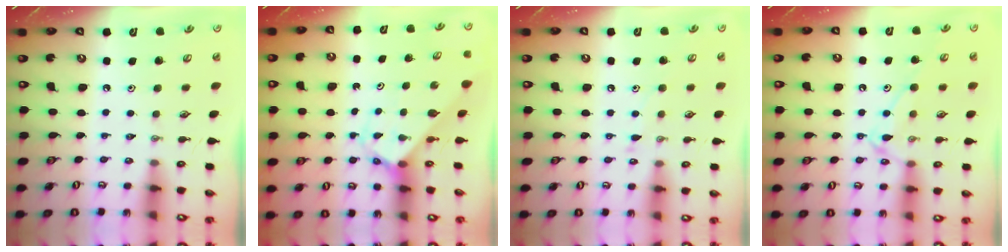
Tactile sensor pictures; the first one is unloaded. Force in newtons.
{"total": 2.7, "press": 2.7, "slide": 0.2}
{"total": 5.5, "press": 5.5, "slide": 0.4}
{"total": 11.4, "press": 11.4, "slide": 1.1}